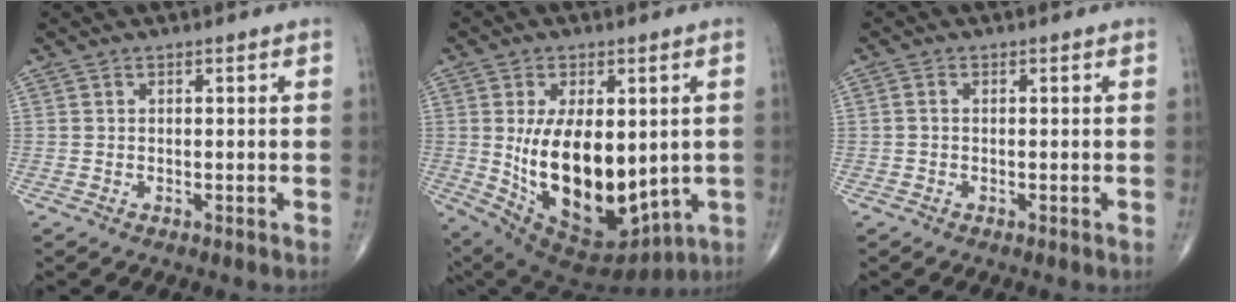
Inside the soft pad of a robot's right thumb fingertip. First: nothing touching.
{"total": 21.2, "force": [-0.4, 11.8, 17.6], "torque": [-0.286, -0.028, 0.030]}
{"total": 0.8, "force": [-0.1, 0.5, 0.6], "torque": [-0.011, 0.000, -0.005]}